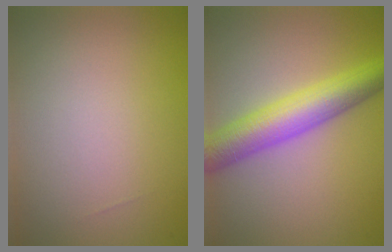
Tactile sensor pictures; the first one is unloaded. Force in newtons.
{"total": 6.4, "press": 6.4, "slide": 0.3}